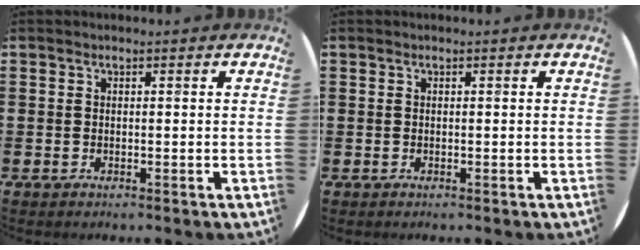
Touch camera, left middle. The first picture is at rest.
{"total": 0.0}